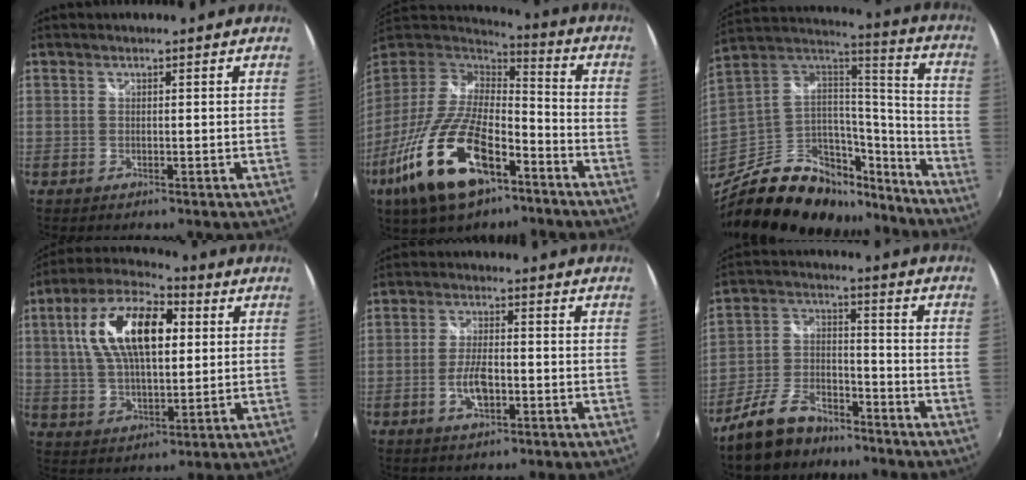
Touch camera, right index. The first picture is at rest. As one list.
[{"total": 24.1, "force": [-13.0, 10.2, 17.5], "torque": [-0.361, -0.043, -0.228]}, {"total": 28.3, "force": [-18.9, 15.1, 14.6], "torque": [-0.282, 0.045, -0.280]}, {"total": 16.9, "force": [3.9, 7.9, 14.4], "torque": [-0.271, 0.027, 0.067]}, {"total": 5.6, "force": [-2.0, 2.3, 4.8], "torque": [-0.099, -0.001, -0.036]}, {"total": 12.2, "force": [-9.2, 5.7, 5.7], "torque": [-0.132, 0.005, -0.161]}]